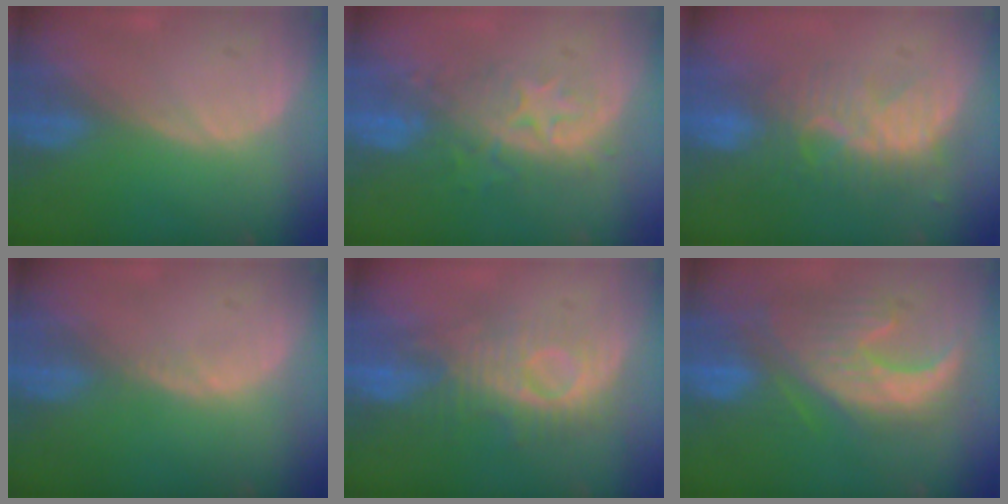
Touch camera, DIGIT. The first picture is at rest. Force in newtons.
{"total": 8.2, "press": 7.5, "slide": 3.3}
{"total": 8.6, "press": 7.7, "slide": 3.6}
{"total": 0.7, "press": 0.6, "slide": 0.3}
{"total": 8.8, "press": 8.3, "slide": 2.8}
{"total": 10.5, "press": 10.2, "slide": 2.5}